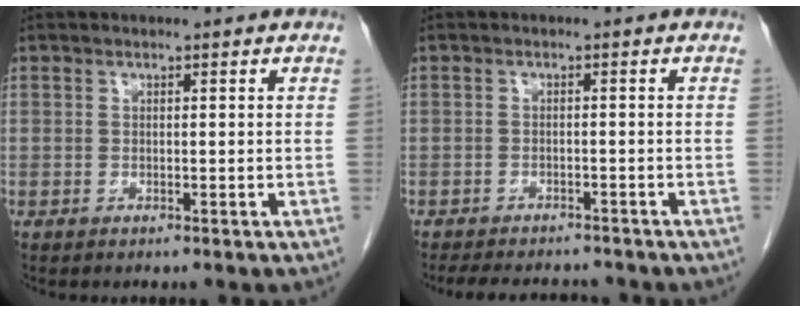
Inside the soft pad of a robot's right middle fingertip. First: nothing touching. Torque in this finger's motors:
{"motor_torque": [0.03, -0.02, 0.01, 0.00]}